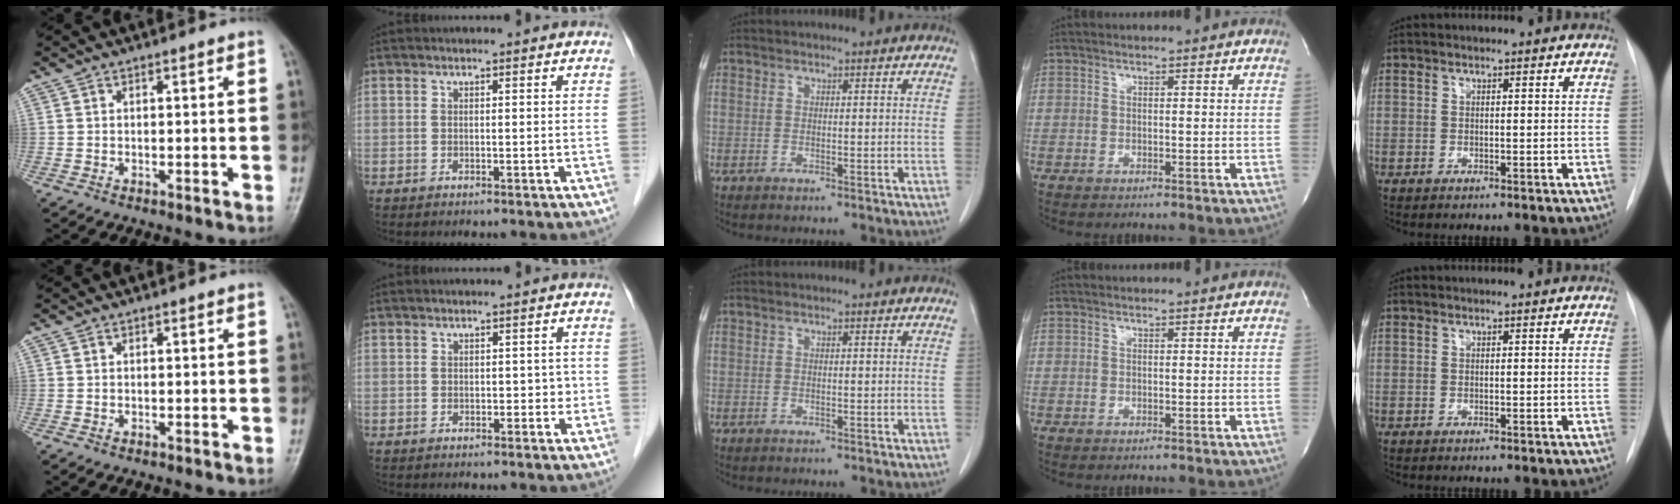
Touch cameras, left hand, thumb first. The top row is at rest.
{"index": {"total": 1.4, "force": [-0.1, 1.1, 0.9], "torque": [-0.005, 0.006, -0.002]}}